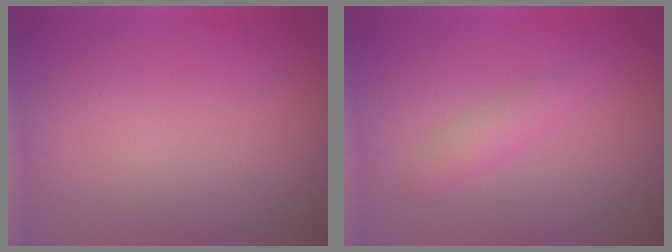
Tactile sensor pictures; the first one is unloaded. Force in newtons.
{"total": 1.7, "press": 1.7, "slide": 0.1}